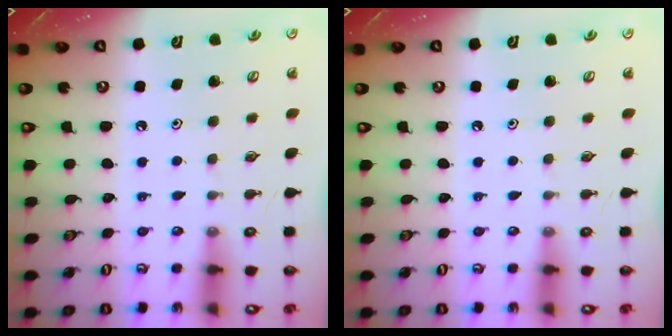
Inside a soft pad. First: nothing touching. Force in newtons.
{"total": 0.0}